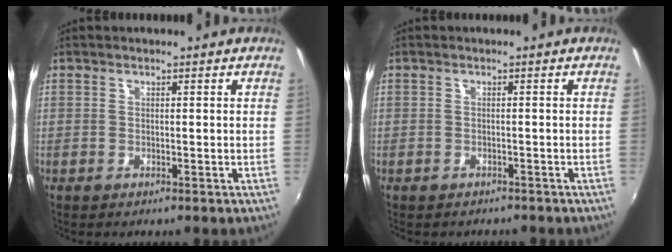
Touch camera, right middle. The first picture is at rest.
{"total": 2.1, "force": [-1.8, 0.9, 0.5], "torque": [-0.016, -0.011, -0.024]}